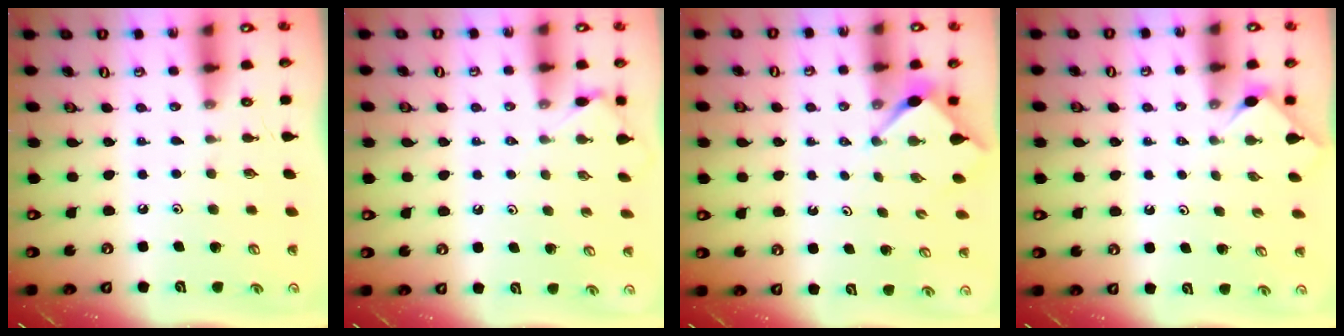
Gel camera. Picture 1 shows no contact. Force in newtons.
{"total": 3.3, "press": 3.2, "slide": 0.6}
{"total": 2.7, "press": 2.7, "slide": 0.3}
{"total": 2.7, "press": 2.7, "slide": 0.5}